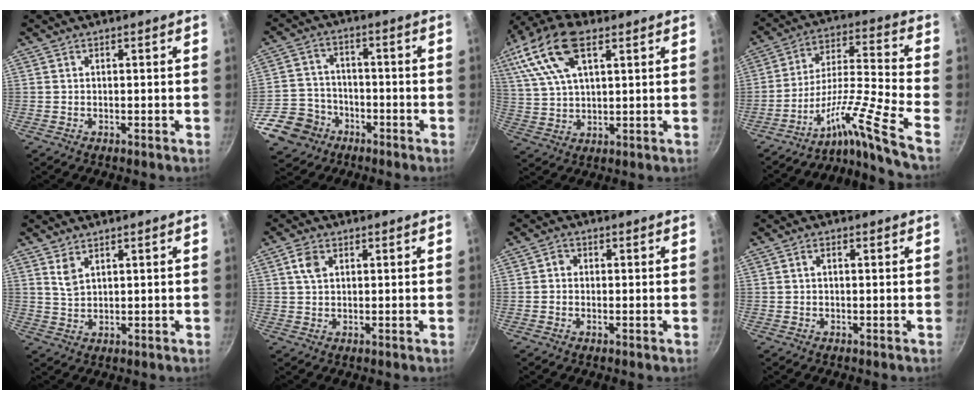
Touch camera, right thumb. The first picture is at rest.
{"total": 10.4, "force": [-5.2, 8.5, 3.0], "torque": [-0.042, 0.033, -0.091]}
{"total": 17.4, "force": [8.2, 8.6, 12.7], "torque": [-0.262, 0.008, 0.154]}
{"total": 15.3, "force": [-9.2, 0.0, 12.2], "torque": [-0.211, 0.058, -0.173]}
{"total": 3.2, "force": [1.9, 1.6, 2.1], "torque": [-0.040, -0.013, 0.042]}
{"total": 3.5, "force": [1.3, 2.3, 2.4], "torque": [-0.041, 0.001, 0.023]}
{"total": 1.4, "force": [-0.1, 1.3, 0.5], "torque": [-0.006, 0.004, -0.006]}
{"total": 1.7, "force": [0.4, 0.7, 1.5], "torque": [-0.032, 0.006, 0.008]}